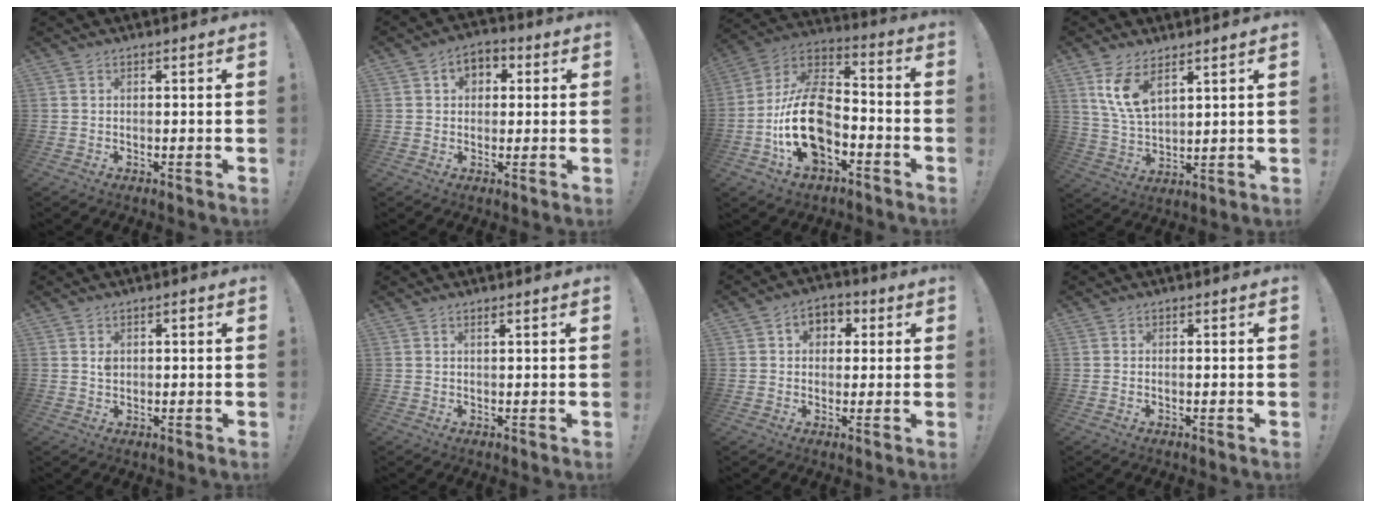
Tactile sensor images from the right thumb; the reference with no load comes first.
{"total": 5.2, "force": [1.0, 4.4, 2.6], "torque": [-0.038, 0.006, 0.019]}
{"total": 19.6, "force": [-6.6, 12.3, 13.8], "torque": [-0.266, 0.042, -0.103]}
{"total": 9.3, "force": [5.7, 4.3, 6.0], "torque": [-0.127, -0.021, 0.107]}
{"total": 1.7, "force": [0.2, 1.3, 1.1], "torque": [-0.021, 0.005, 0.003]}
{"total": 0.7, "force": [0.3, 0.0, 0.6], "torque": [-0.011, 0.000, 0.004]}
{"total": 5.8, "force": [1.0, 5.0, 2.8], "torque": [-0.035, 0.003, 0.020]}
{"total": 0.6, "force": [-0.3, 0.0, 0.5], "torque": [-0.015, 0.003, -0.005]}